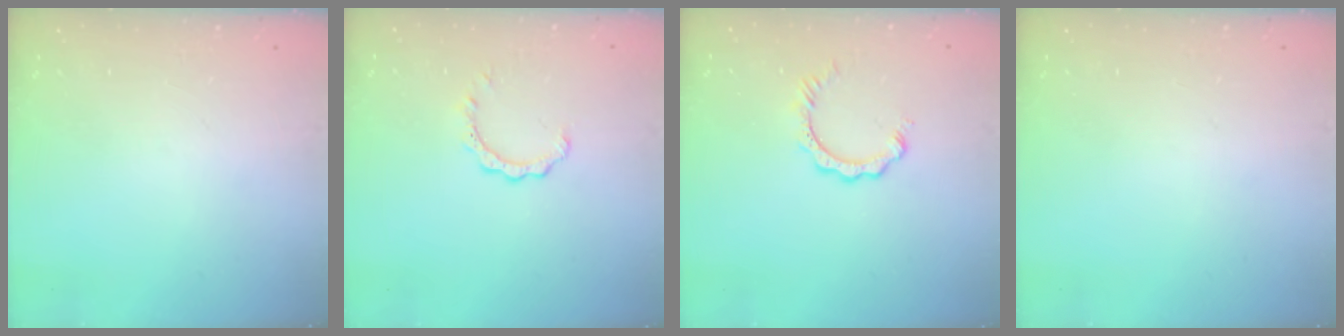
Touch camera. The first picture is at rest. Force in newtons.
{"total": 2.4, "press": 2.3, "slide": 0.3}
{"total": 2.8, "press": 2.7, "slide": 0.4}
{"total": 0.0}